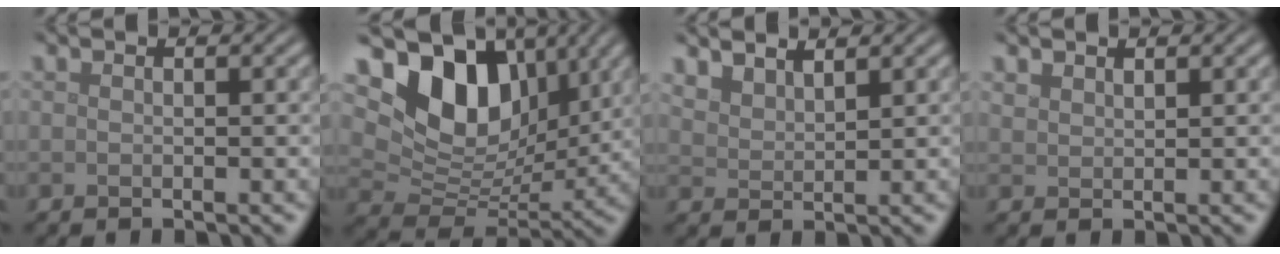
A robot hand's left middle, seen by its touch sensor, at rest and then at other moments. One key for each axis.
{"total": 10.7, "fx": 4.3, "fy": 7.0, "fz": 6.7, "tx": -0.112, "ty": -0.008, "tz": 0.075}
{"total": 2.7, "fx": 2.3, "fy": 0.9, "fz": 1.1, "tx": -0.023, "ty": -0.002, "tz": 0.046}
{"total": 1.0, "fx": 0.9, "fy": 0.4, "fz": 0.3, "tx": -0.012, "ty": -0.002, "tz": 0.020}